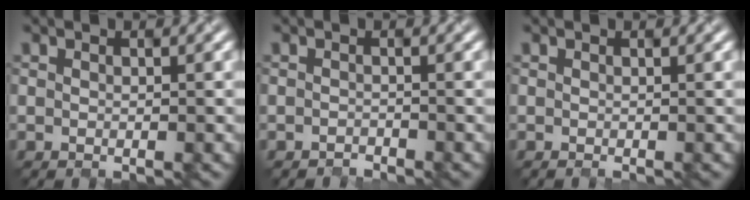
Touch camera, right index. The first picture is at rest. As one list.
[{"total": 1.0, "force": [-0.7, -0.2, -0.7], "torque": [0.008, -0.001, -0.017]}, {"total": 0.0}]